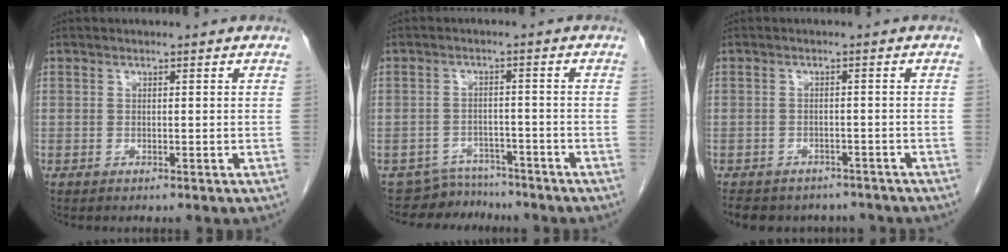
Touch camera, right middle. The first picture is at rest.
{"total": 5.3, "force": [-4.8, 1.9, -1.2], "torque": [0.021, 0.017, -0.072]}
{"total": 10.2, "force": [-8.5, 5.2, 2.5], "torque": [-0.047, 0.005, -0.100]}